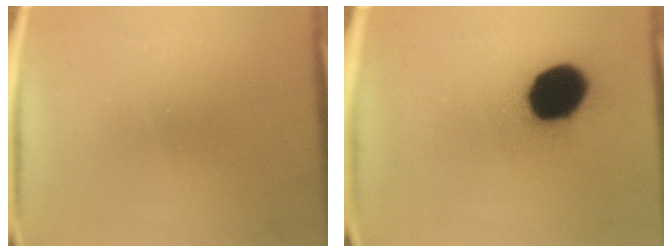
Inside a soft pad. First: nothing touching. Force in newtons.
{"total": 18.0}